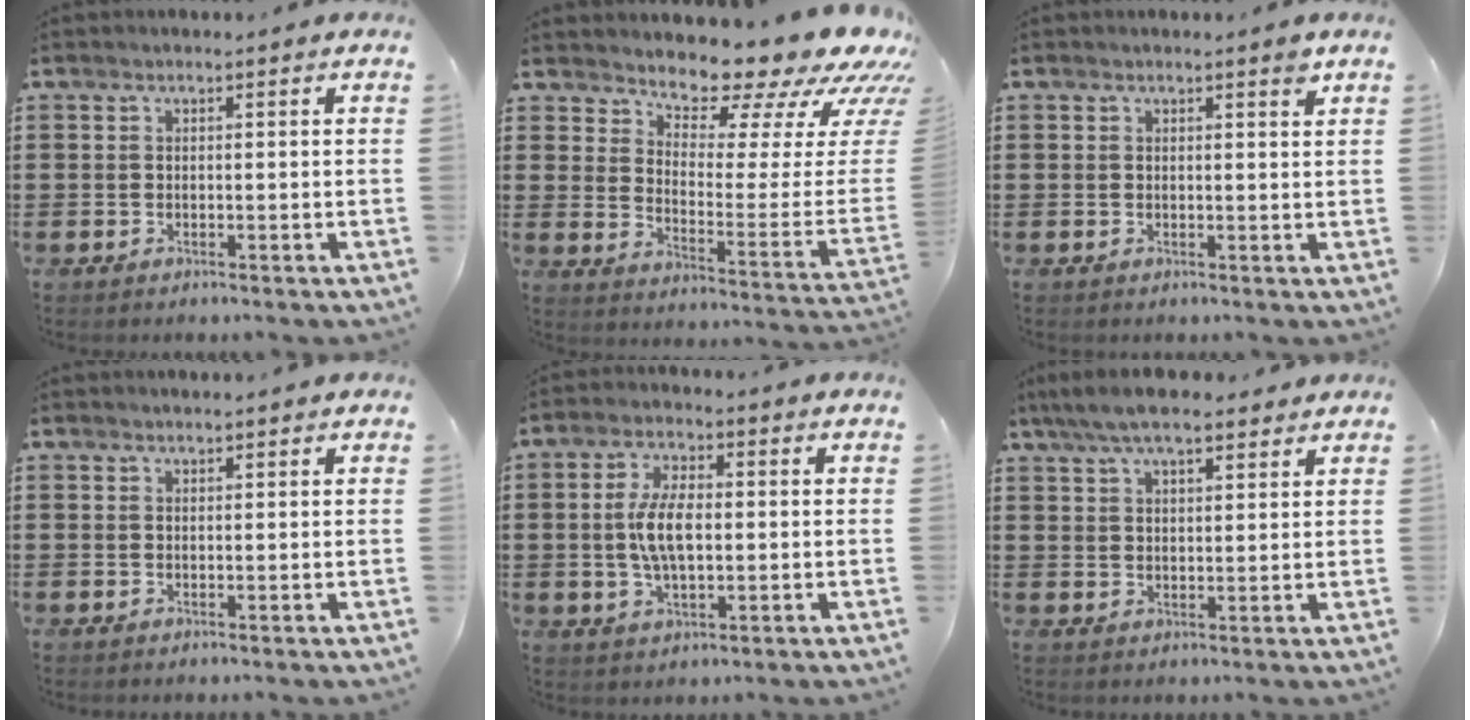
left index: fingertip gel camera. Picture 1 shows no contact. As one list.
[{"total": 10.3, "force": [9.2, 2.7, 3.7], "torque": [-0.066, -0.088, 0.151]}, {"total": 1.7, "force": [1.3, 0.0, 1.1], "torque": [-0.016, -0.004, 0.022]}, {"total": 0.8, "force": [0.7, 0.1, 0.3], "torque": [-0.007, 0.001, 0.014]}, {"total": 7.3, "force": [0.1, 3.3, 6.5], "torque": [-0.142, 0.004, -0.004]}, {"total": 6.5, "force": [5.2, 1.6, 3.6], "torque": [-0.080, -0.003, 0.094]}]